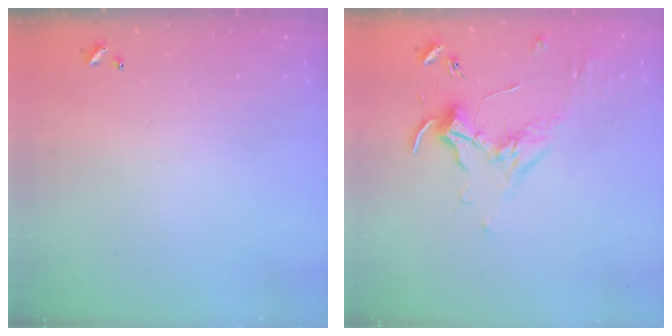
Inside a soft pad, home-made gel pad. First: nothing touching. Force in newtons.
{"total": 1.8, "press": 1.6, "slide": 0.7}